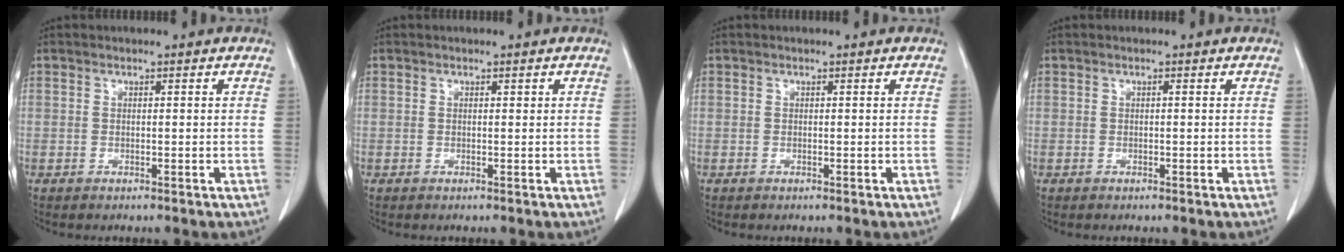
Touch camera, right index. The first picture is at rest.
{"total": 0.0}
{"total": 0.0}
{"total": 0.0}